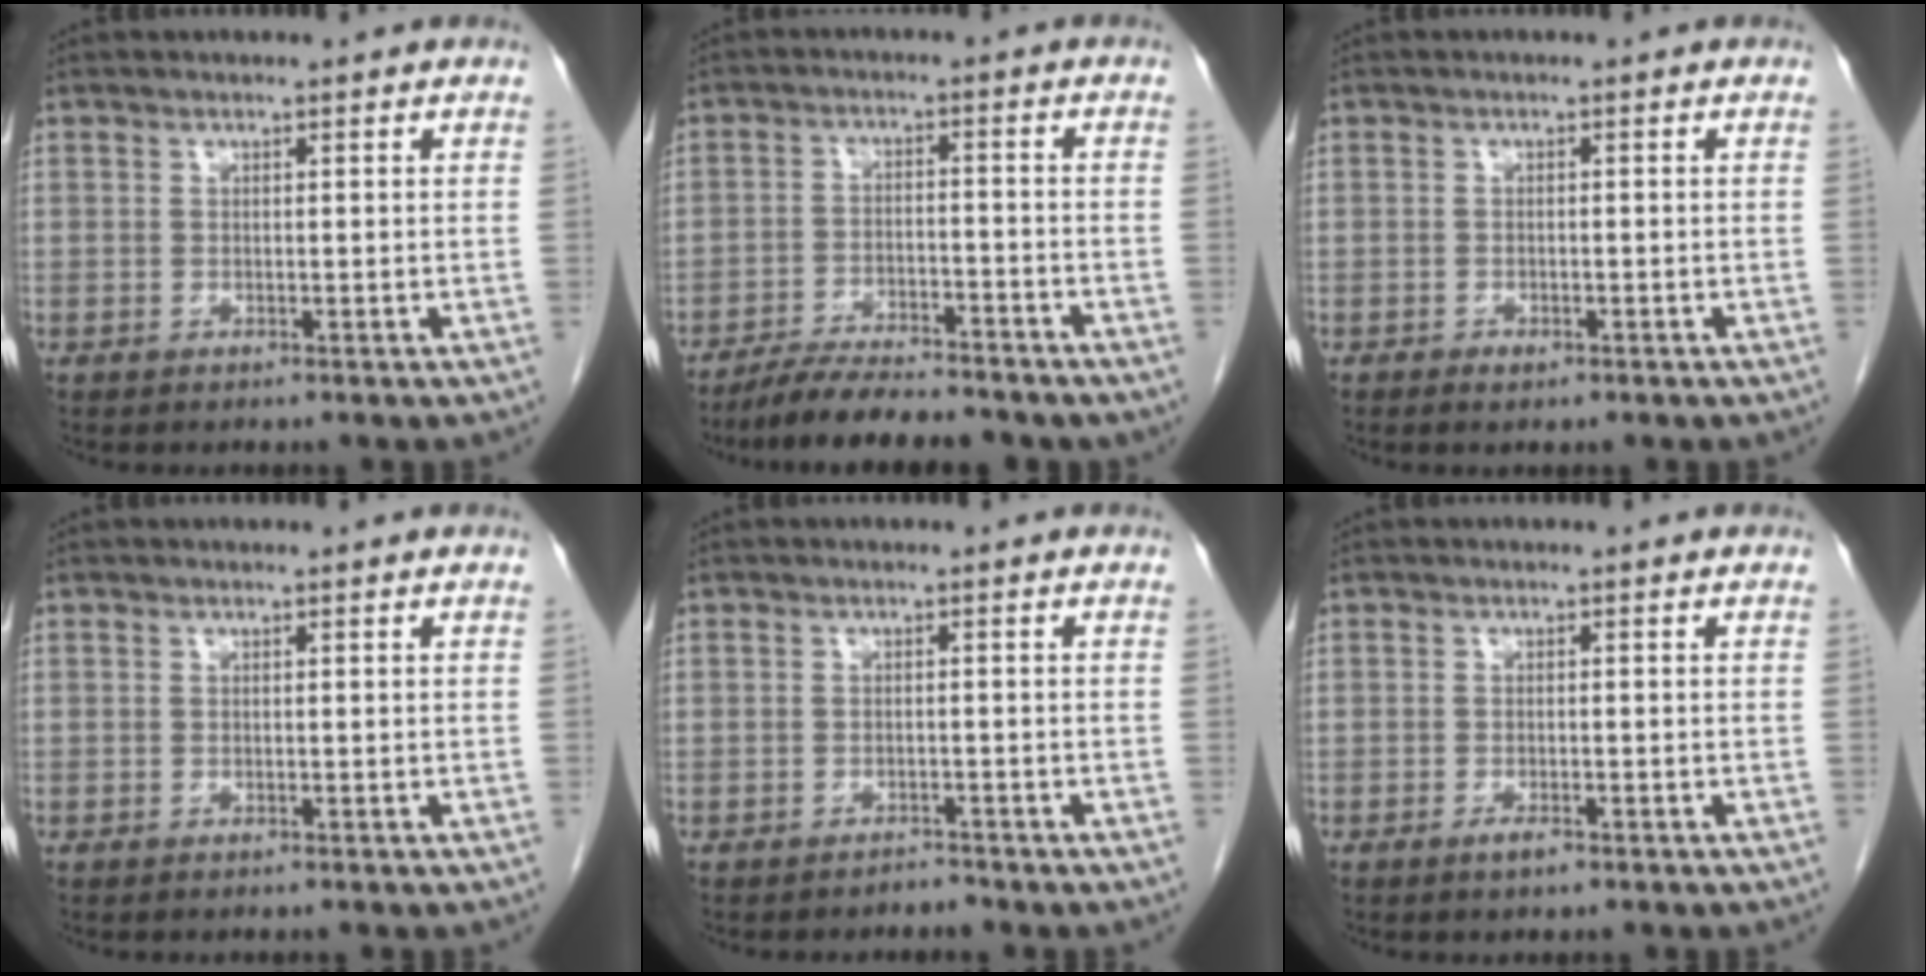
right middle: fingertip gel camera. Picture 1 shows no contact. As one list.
[{"total": 11.1, "force": [-9.5, 2.4, 5.1], "torque": [-0.076, -0.010, -0.145]}, {"total": 1.3, "force": [-0.8, 0.7, 0.8], "torque": [-0.011, 0.002, -0.006]}, {"total": 0.0}, {"total": 1.2, "force": [-1.1, 0.1, -0.3], "torque": [0.004, -0.006, -0.018]}, {"total": 3.1, "force": [-2.1, 0.6, 2.2], "torque": [-0.043, -0.002, -0.036]}]